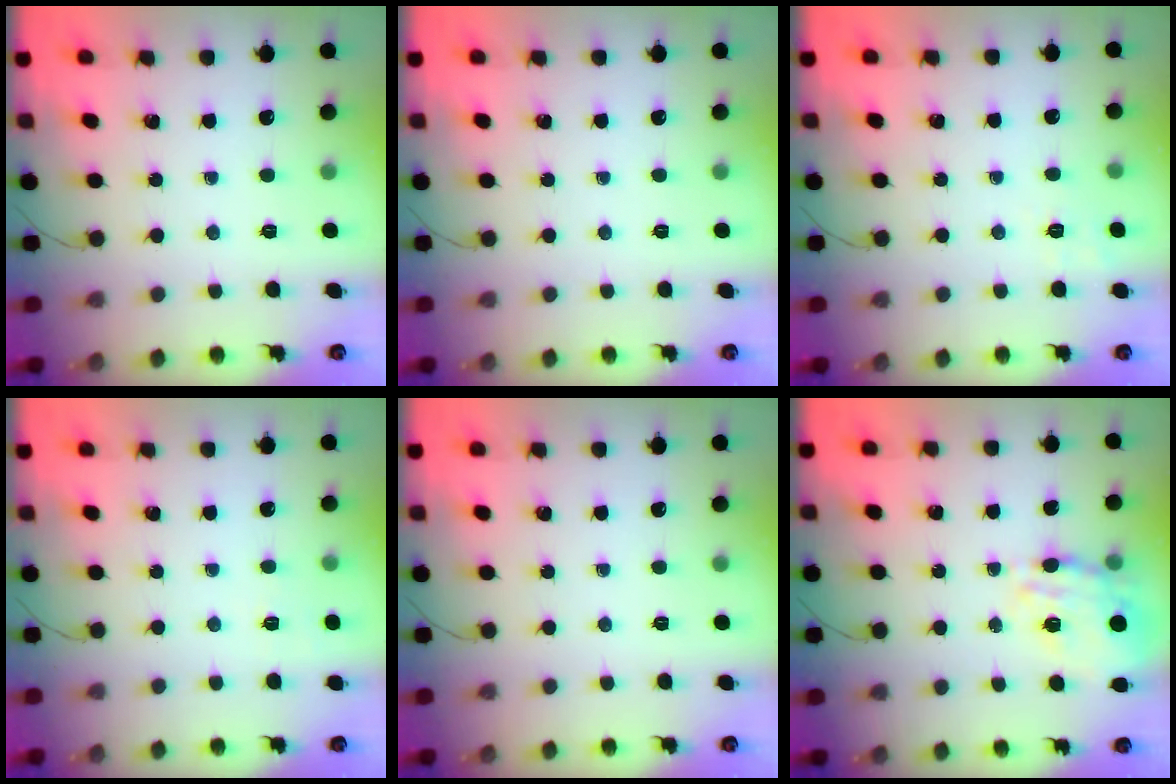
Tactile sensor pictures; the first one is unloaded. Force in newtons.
{"total": 0.0}
{"total": 2.1, "press": 1.2, "slide": 1.8}
{"total": 2.7, "press": 2.1, "slide": 1.7}
{"total": 0.0}
{"total": 14.3, "press": 14.0, "slide": 2.9}